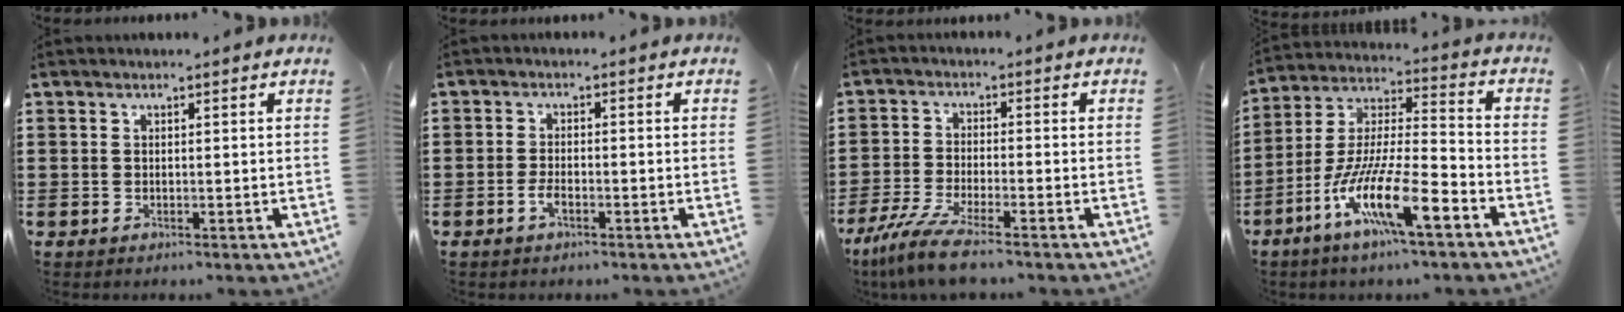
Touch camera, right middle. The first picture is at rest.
{"total": 2.3, "force": [-1.1, 0.7, 1.8], "torque": [-0.047, -0.003, -0.027]}
{"total": 6.7, "force": [-5.4, 0.3, 4.0], "torque": [-0.096, -0.018, -0.106]}
{"total": 13.7, "force": [-8.5, 2.1, 10.5], "torque": [-0.221, -0.004, -0.168]}